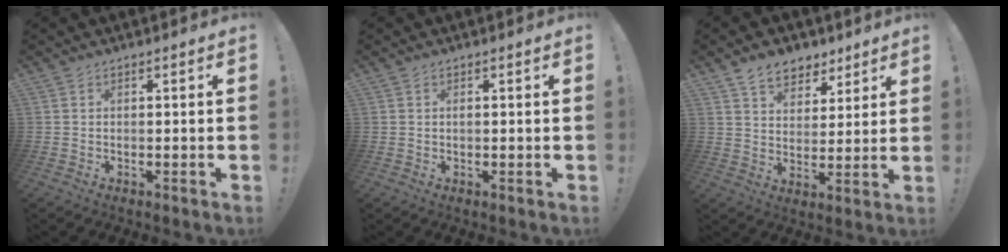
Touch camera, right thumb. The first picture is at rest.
{"total": 0.7, "force": [-0.1, 0.6, 0.3], "torque": [0.000, -0.001, -0.003]}
{"total": 9.3, "force": [6.6, 6.0, 2.7], "torque": [-0.036, -0.041, 0.127]}